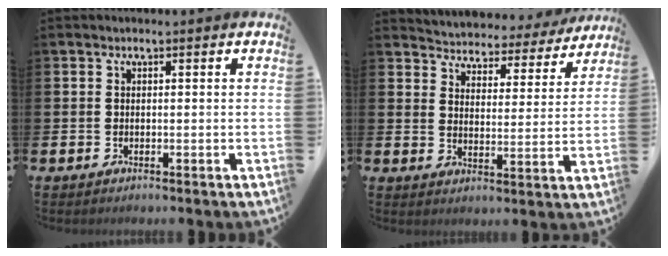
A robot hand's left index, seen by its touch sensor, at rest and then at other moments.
{"total": 4.1, "force": [3.9, 1.0, -0.1], "torque": [-0.025, -0.039, 0.063]}